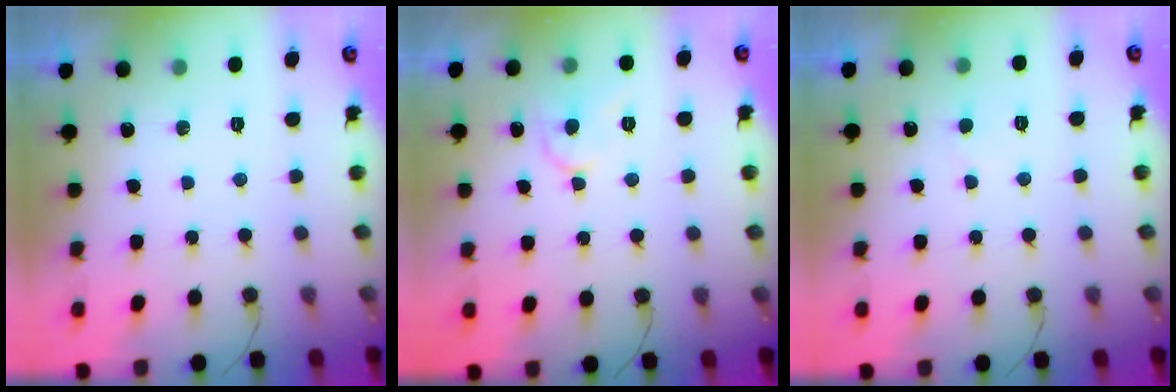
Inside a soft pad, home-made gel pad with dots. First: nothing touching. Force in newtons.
{"total": 7.0, "press": 6.9, "slide": 0.8}
{"total": 2.3, "press": 2.3, "slide": 0.3}